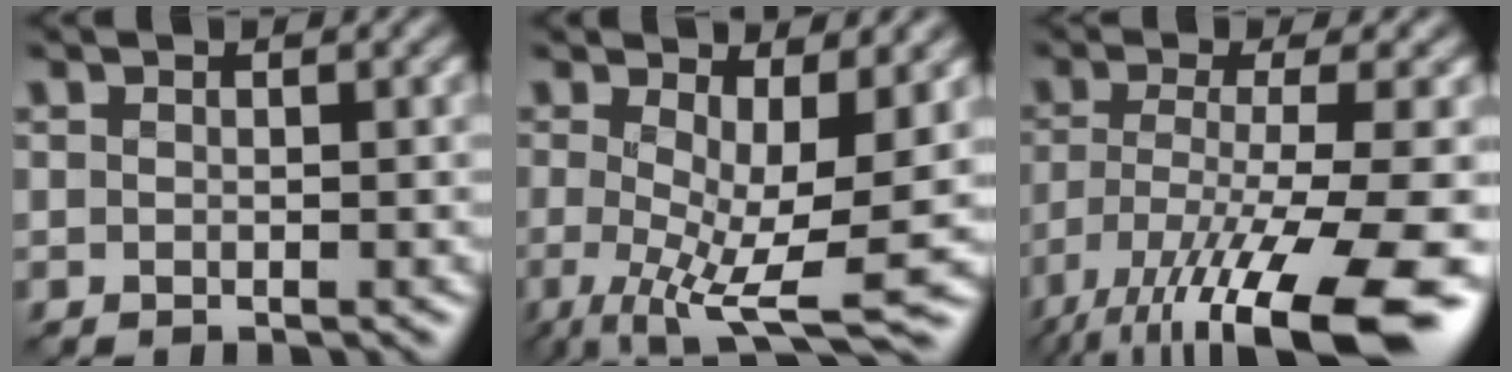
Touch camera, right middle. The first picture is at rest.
{"total": 8.7, "force": [-0.8, 2.7, 8.2], "torque": [-0.146, -0.016, -0.008]}
{"total": 14.3, "force": [-8.4, 3.1, 11.1], "torque": [-0.207, -0.022, -0.134]}